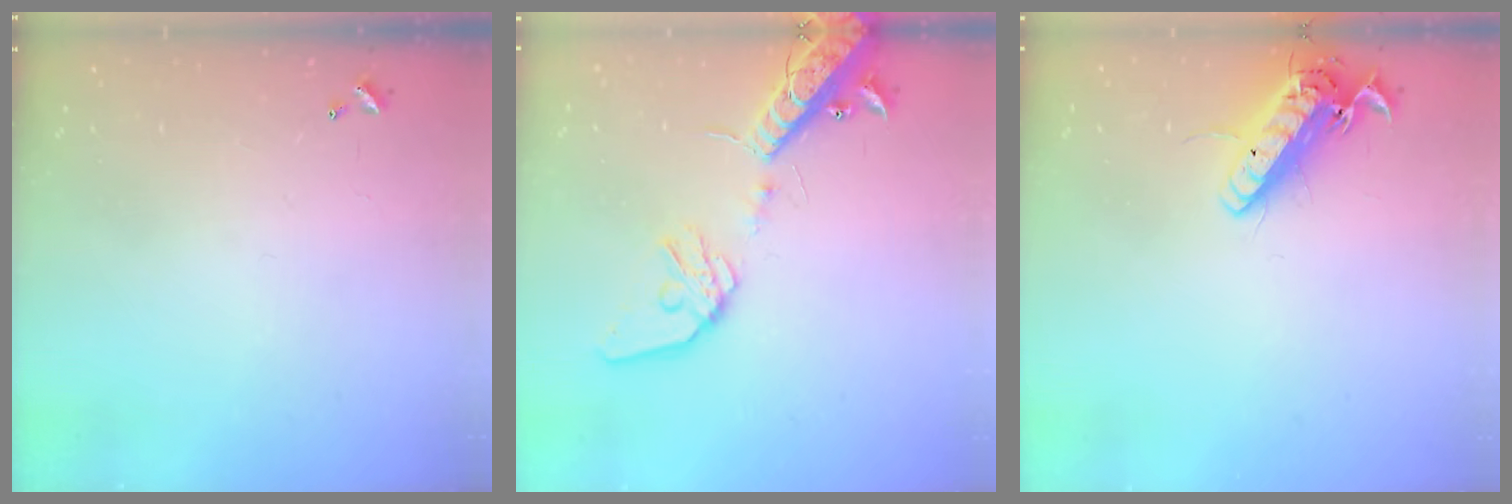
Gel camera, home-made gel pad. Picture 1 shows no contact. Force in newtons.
{"total": 18.9, "press": 18.6, "slide": 3.4}
{"total": 15.7, "press": 15.3, "slide": 3.3}